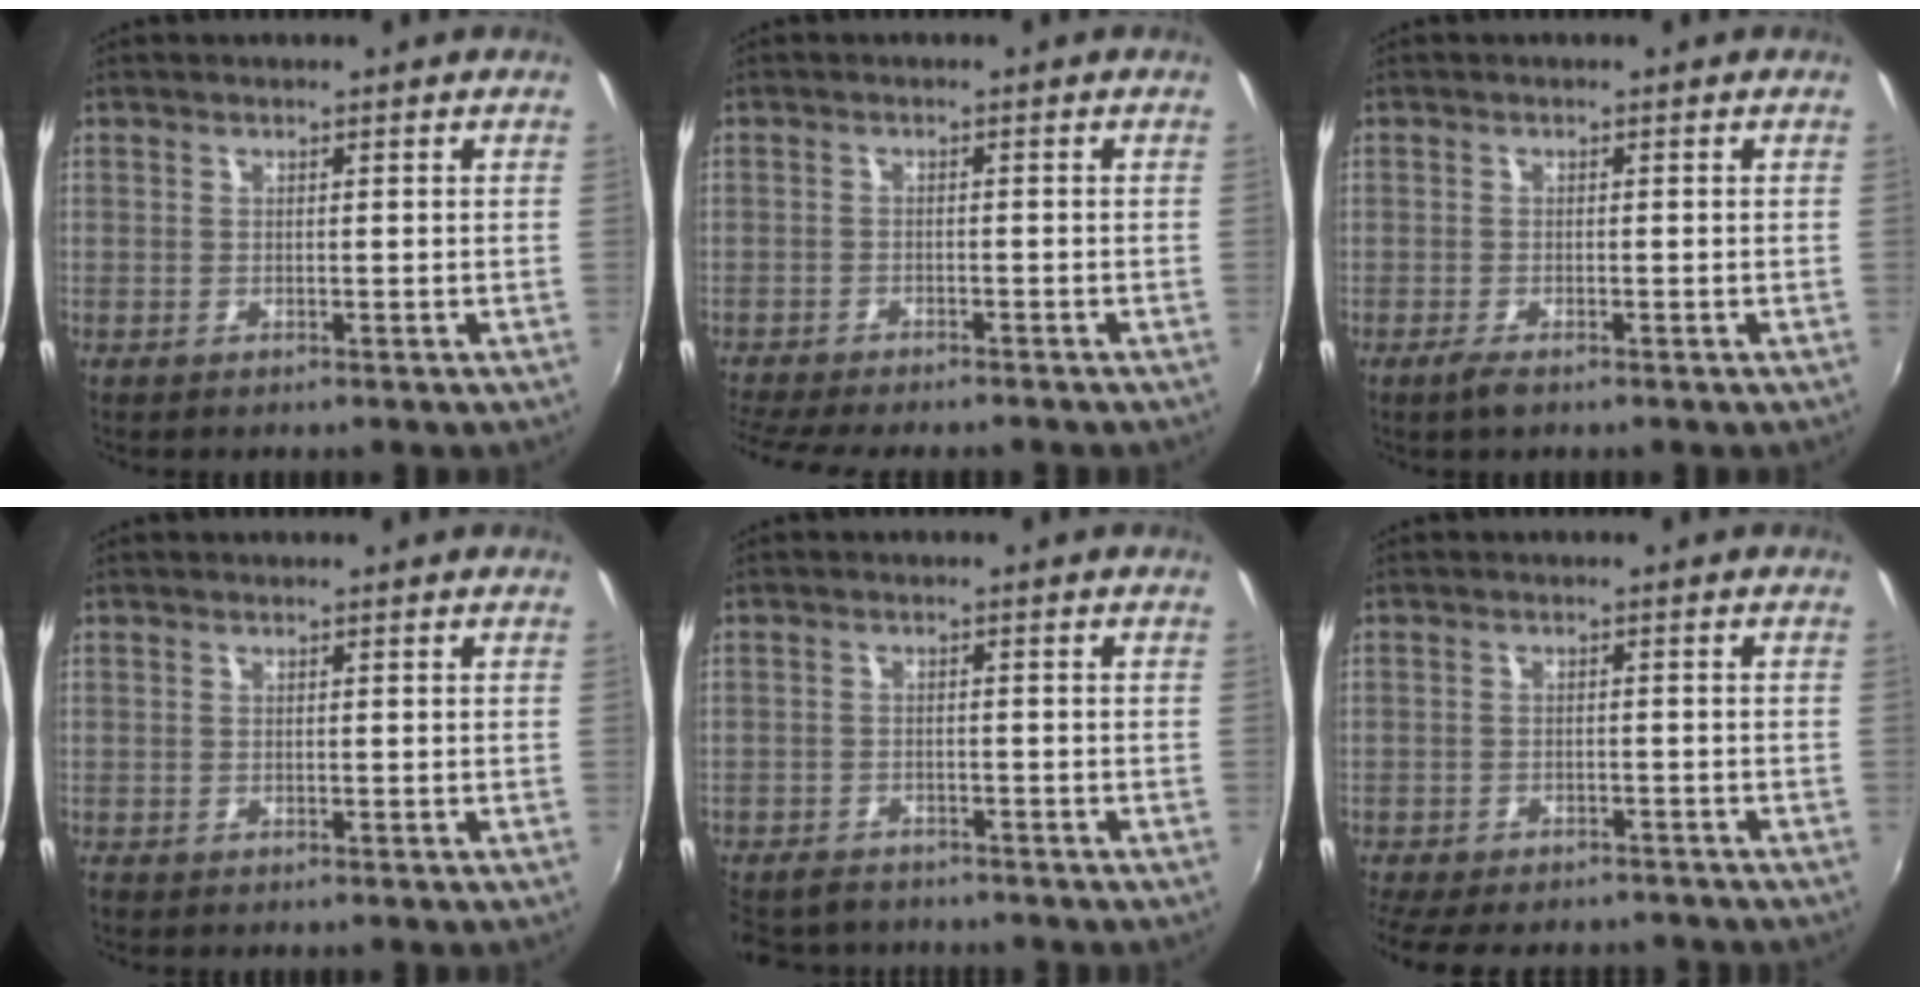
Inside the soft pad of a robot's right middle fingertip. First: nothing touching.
{"total": 9.2, "force": [-8.2, 1.3, 4.0], "torque": [-0.099, -0.025, -0.131]}
{"total": 2.1, "force": [-1.5, 0.5, 1.4], "torque": [-0.032, -0.007, -0.029]}
{"total": 0.5, "force": [-0.4, 0.3, 0.1], "torque": [-0.004, -0.002, -0.010]}
{"total": 7.8, "force": [-6.8, 3.3, 1.9], "torque": [-0.061, -0.006, -0.111]}
{"total": 13.4, "force": [-11.3, 4.4, 5.6], "torque": [-0.130, -0.023, -0.161]}